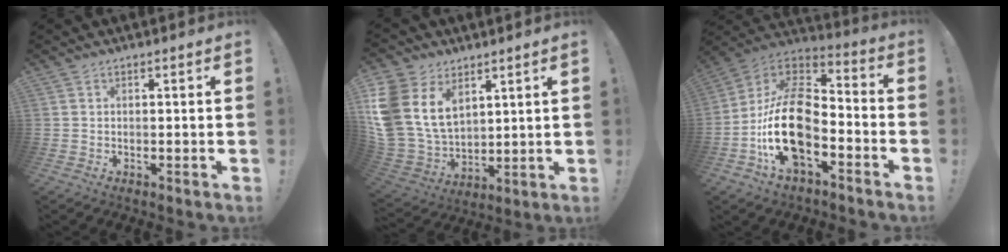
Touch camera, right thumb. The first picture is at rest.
{"total": 19.6, "force": [7.2, 14.0, 11.6], "torque": [-0.252, -0.041, 0.139]}
{"total": 21.2, "force": [-6.5, 12.1, 16.1], "torque": [-0.324, 0.035, -0.106]}